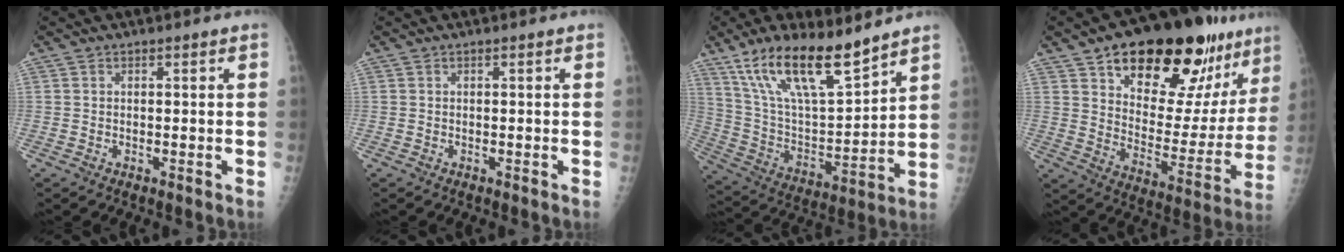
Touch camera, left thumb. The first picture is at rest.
{"total": 0.0}
{"total": 18.8, "force": [13.4, 5.5, 12.0], "torque": [-0.186, -0.065, 0.253]}
{"total": 27.8, "force": [17.4, 12.7, 17.6], "torque": [-0.208, -0.056, 0.260]}